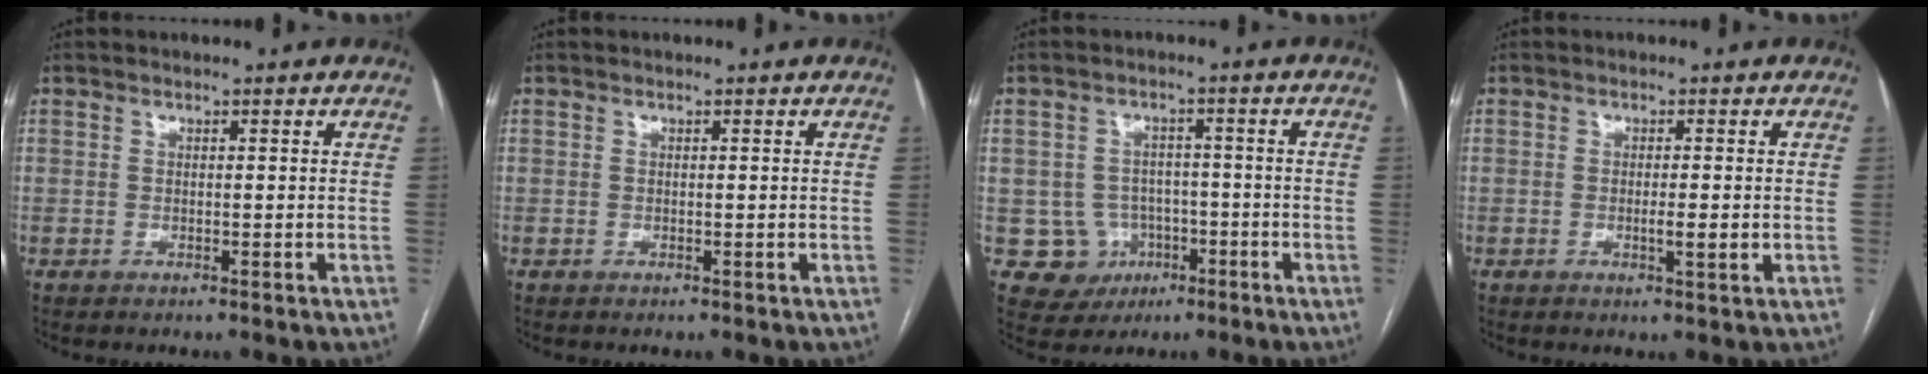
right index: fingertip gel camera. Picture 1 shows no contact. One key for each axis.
{"total": 0.0}
{"total": 6.7, "fx": -1.8, "fy": 6.4, "fz": 0.8, "tx": -0.008, "ty": 0.011, "tz": -0.015}
{"total": 2.3, "fx": -0.4, "fy": 0.2, "fz": 2.2, "tx": -0.037, "ty": -0.004, "tz": -0.006}